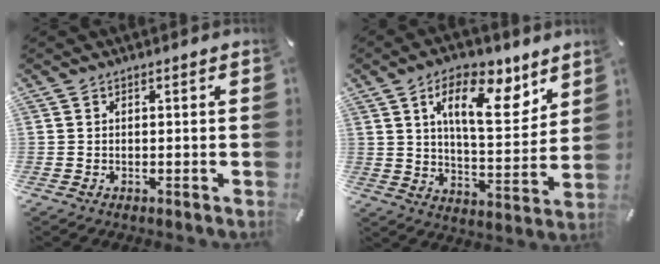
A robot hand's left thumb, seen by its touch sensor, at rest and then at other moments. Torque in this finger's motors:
{"motor_torque": [2.06, 1.99, 0.40, -0.42, 0.17]}